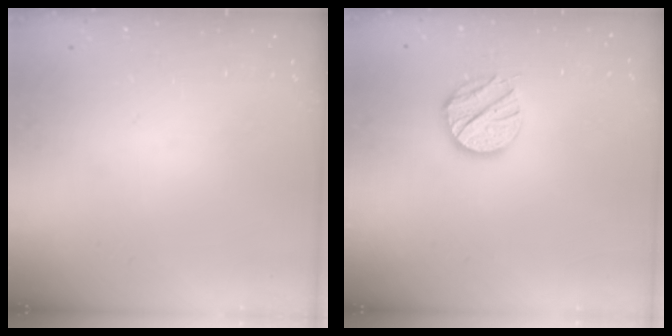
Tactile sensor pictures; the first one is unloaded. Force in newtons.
{"total": 12.2, "press": 12.1, "slide": 1.4}